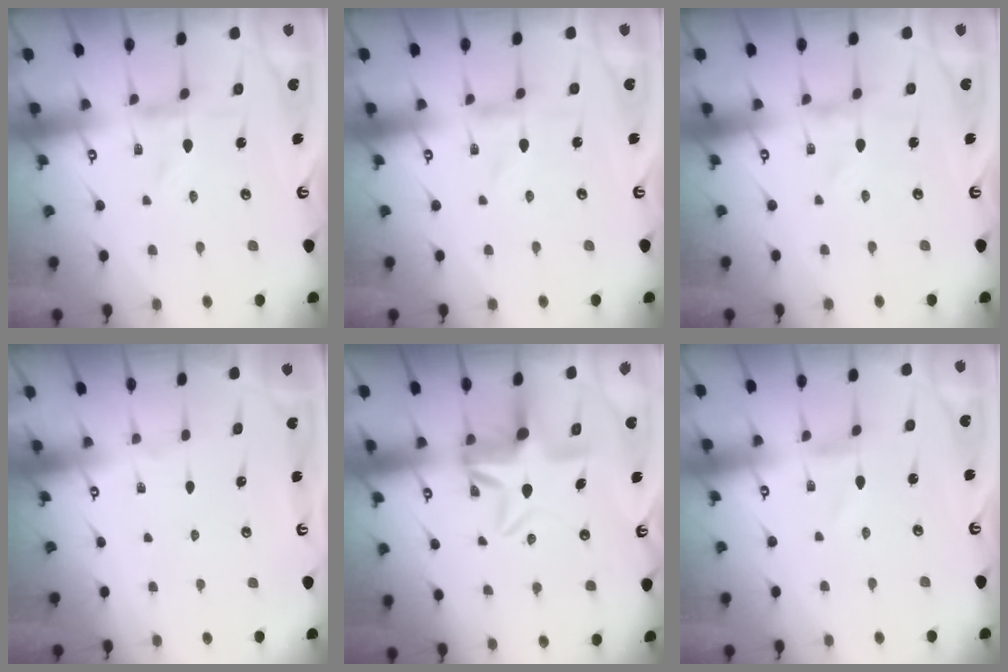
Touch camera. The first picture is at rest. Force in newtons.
{"total": 0.0}
{"total": 0.0}
{"total": 0.0}
{"total": 6.8, "press": 6.8, "slide": 0.8}
{"total": 1.0, "press": 1.0, "slide": 0.1}